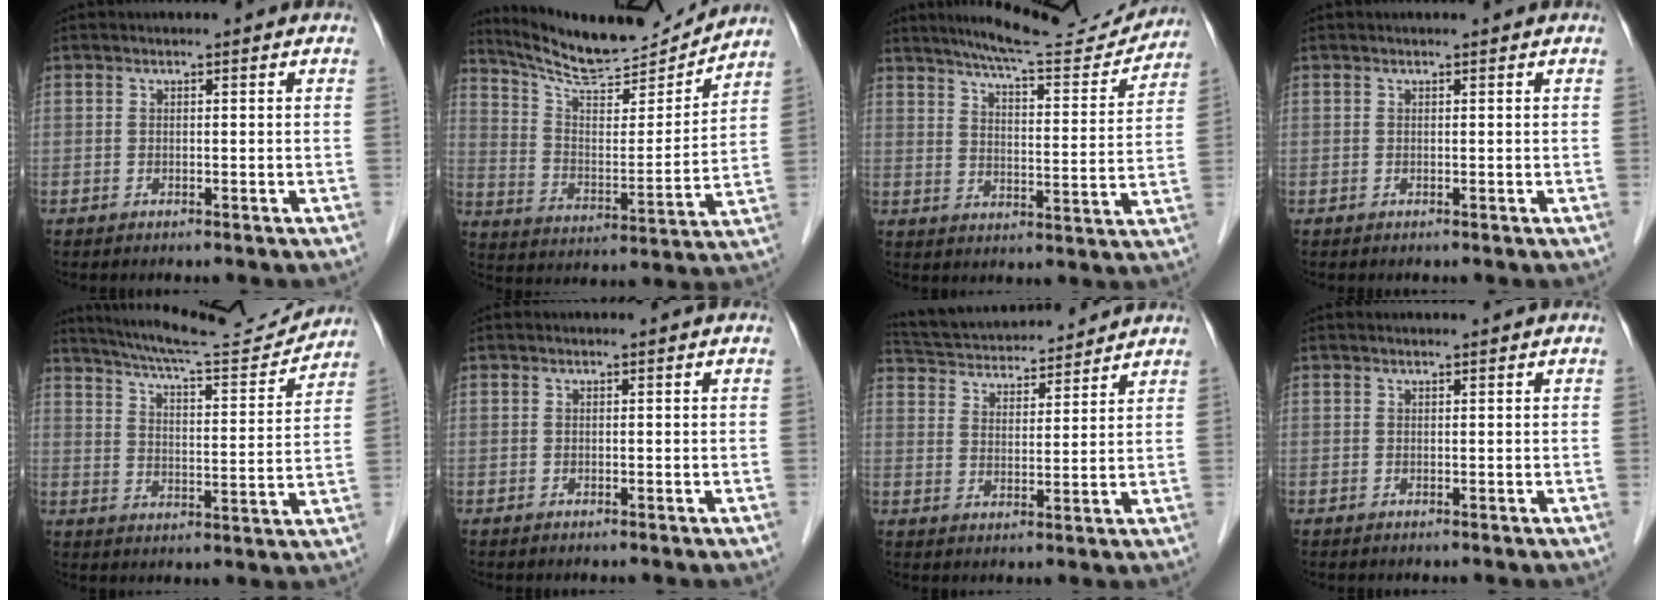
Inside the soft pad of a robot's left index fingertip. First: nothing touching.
{"total": 16.2, "force": [15.5, 1.1, 4.5], "torque": [-0.083, -0.014, 0.252]}
{"total": 15.1, "force": [14.3, 1.1, 4.8], "torque": [-0.074, -0.018, 0.195]}
{"total": 0.7, "force": [0.7, 0.0, 0.2], "torque": [-0.007, 0.007, 0.009]}
{"total": 15.9, "force": [15.2, 0.5, 4.7], "torque": [-0.085, -0.019, 0.220]}
{"total": 0.0}
{"total": 15.9, "force": [14.8, 3.2, 4.9], "torque": [-0.094, 0.035, 0.238]}
{"total": 1.0, "force": [0.9, 0.0, 0.4], "torque": [-0.006, 0.010, 0.017]}